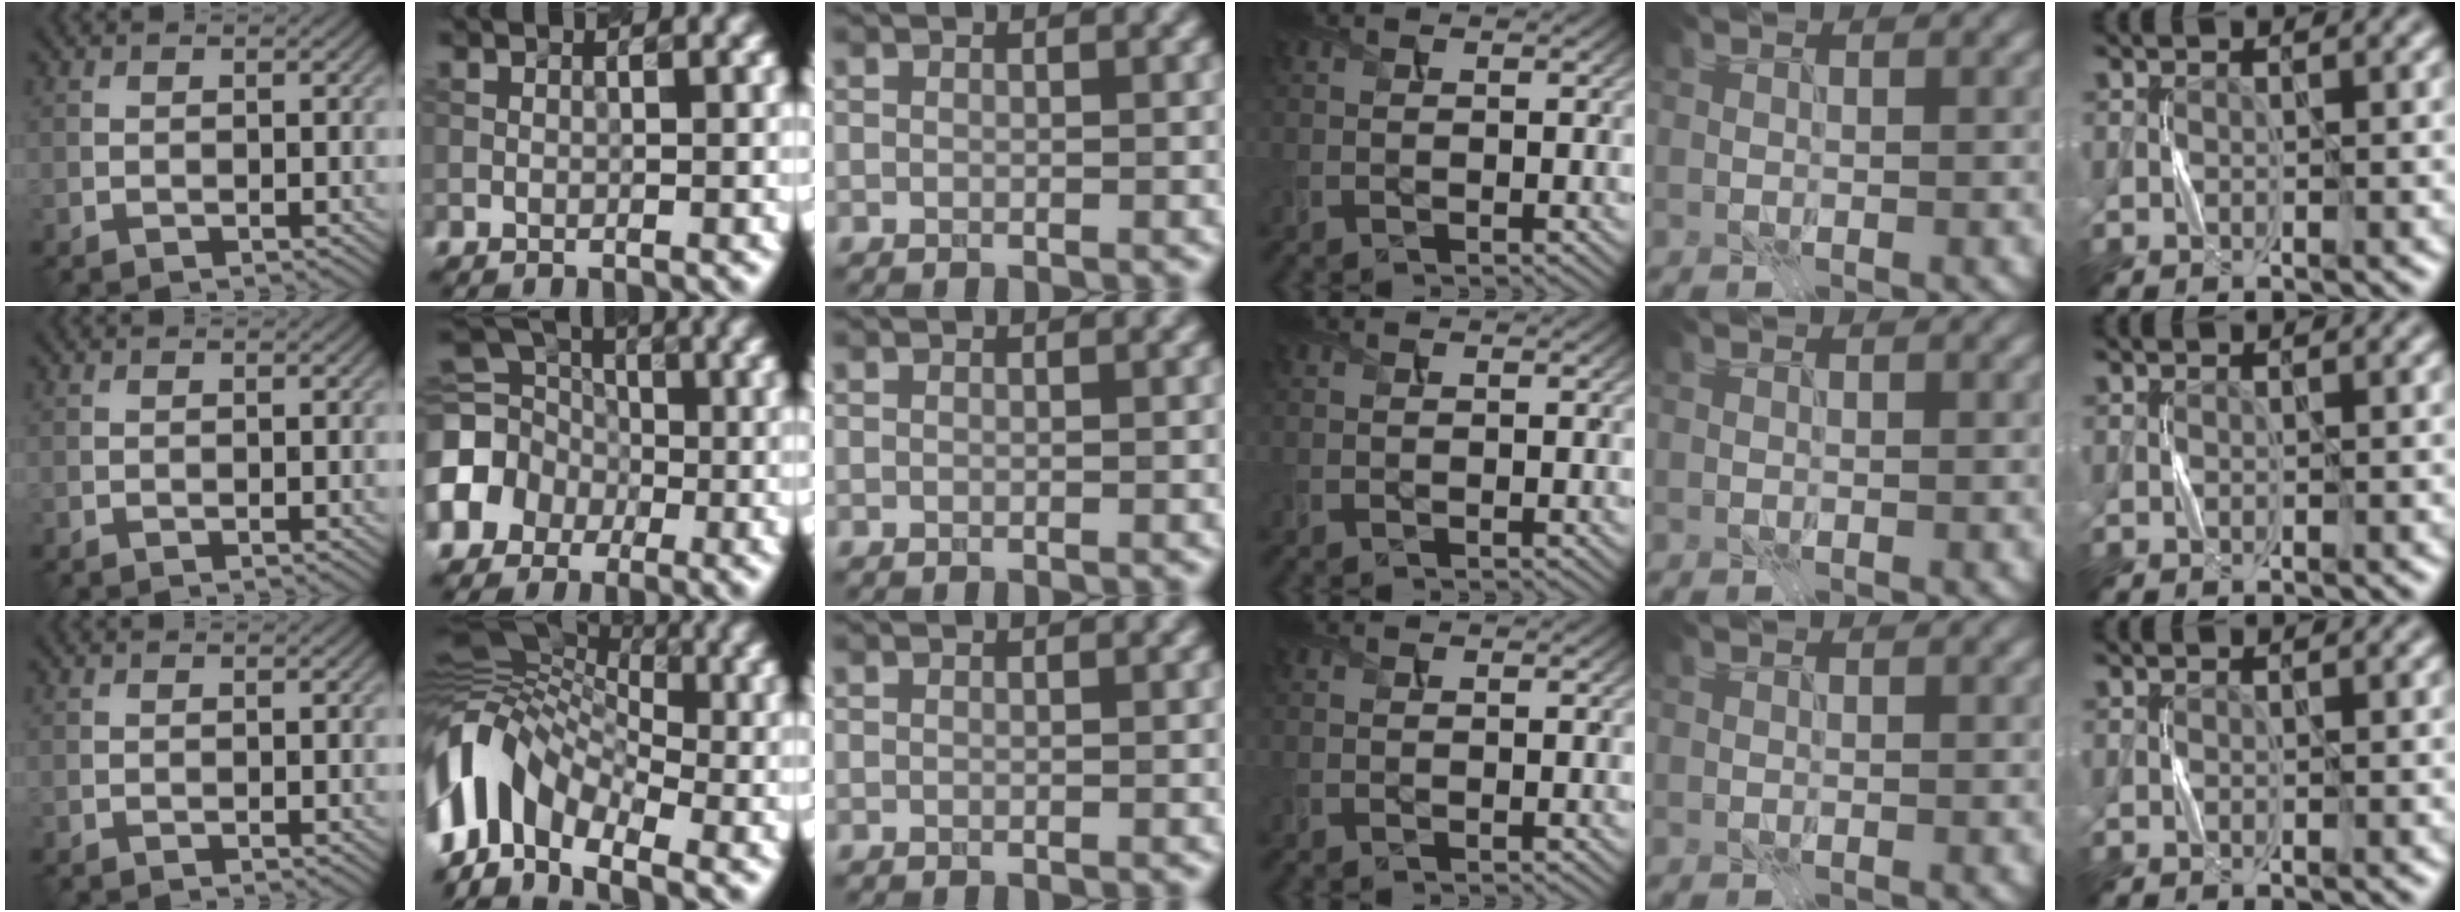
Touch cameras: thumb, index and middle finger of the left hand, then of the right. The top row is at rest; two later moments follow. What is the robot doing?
{"motion": "press", "object": "sticky note"}